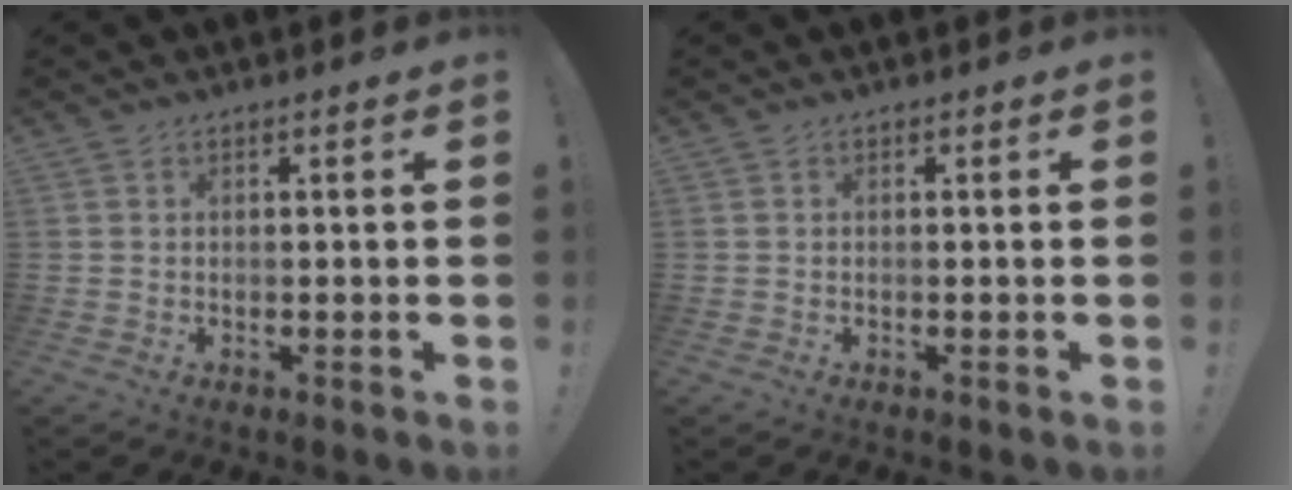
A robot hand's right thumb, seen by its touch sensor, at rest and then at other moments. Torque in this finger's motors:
{"motor_torque": [-0.06, -0.12, 0.29, -0.24, -0.06]}